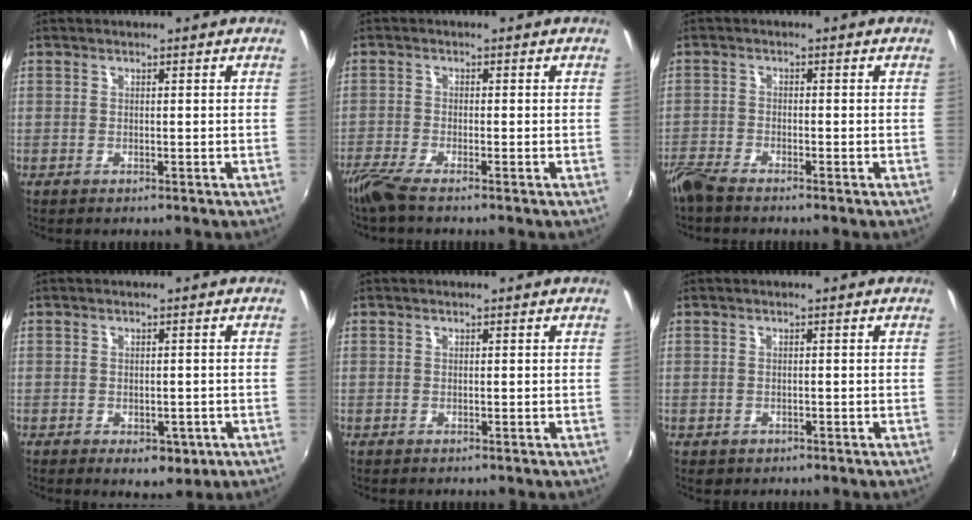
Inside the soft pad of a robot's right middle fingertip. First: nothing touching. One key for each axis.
{"total": 4.5, "fx": -3.7, "fy": 0.0, "fz": 2.5, "tx": -0.069, "ty": -0.018, "tz": -0.075}
{"total": 4.7, "fx": -4.2, "fy": 0.8, "fz": 2.0, "tx": -0.056, "ty": -0.018, "tz": -0.085}
{"total": 4.6, "fx": -2.0, "fy": 2.9, "fz": 2.9, "tx": -0.047, "ty": -0.015, "tz": -0.023}
{"total": 0.0}
{"total": 1.3, "fx": -0.6, "fy": 1.1, "fz": 0.4, "tx": -0.009, "ty": -0.005, "tz": -0.006}